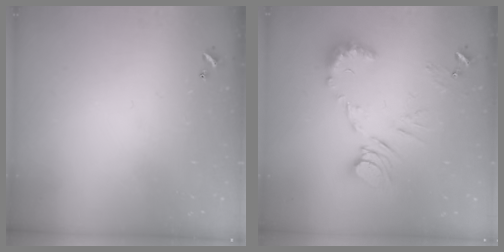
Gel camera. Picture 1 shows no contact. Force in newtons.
{"total": 10.4, "press": 10.4, "slide": 0.5}